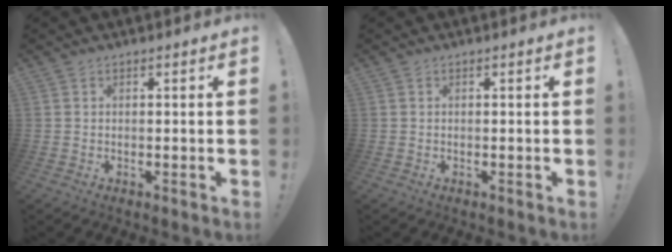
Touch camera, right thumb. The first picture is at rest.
{"total": 0.0}